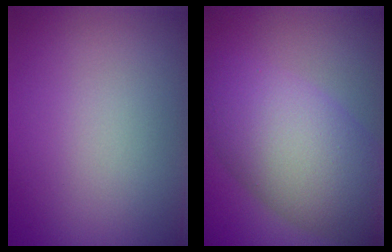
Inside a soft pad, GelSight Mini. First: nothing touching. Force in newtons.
{"total": 9.3, "press": 9.3, "slide": 0.4}